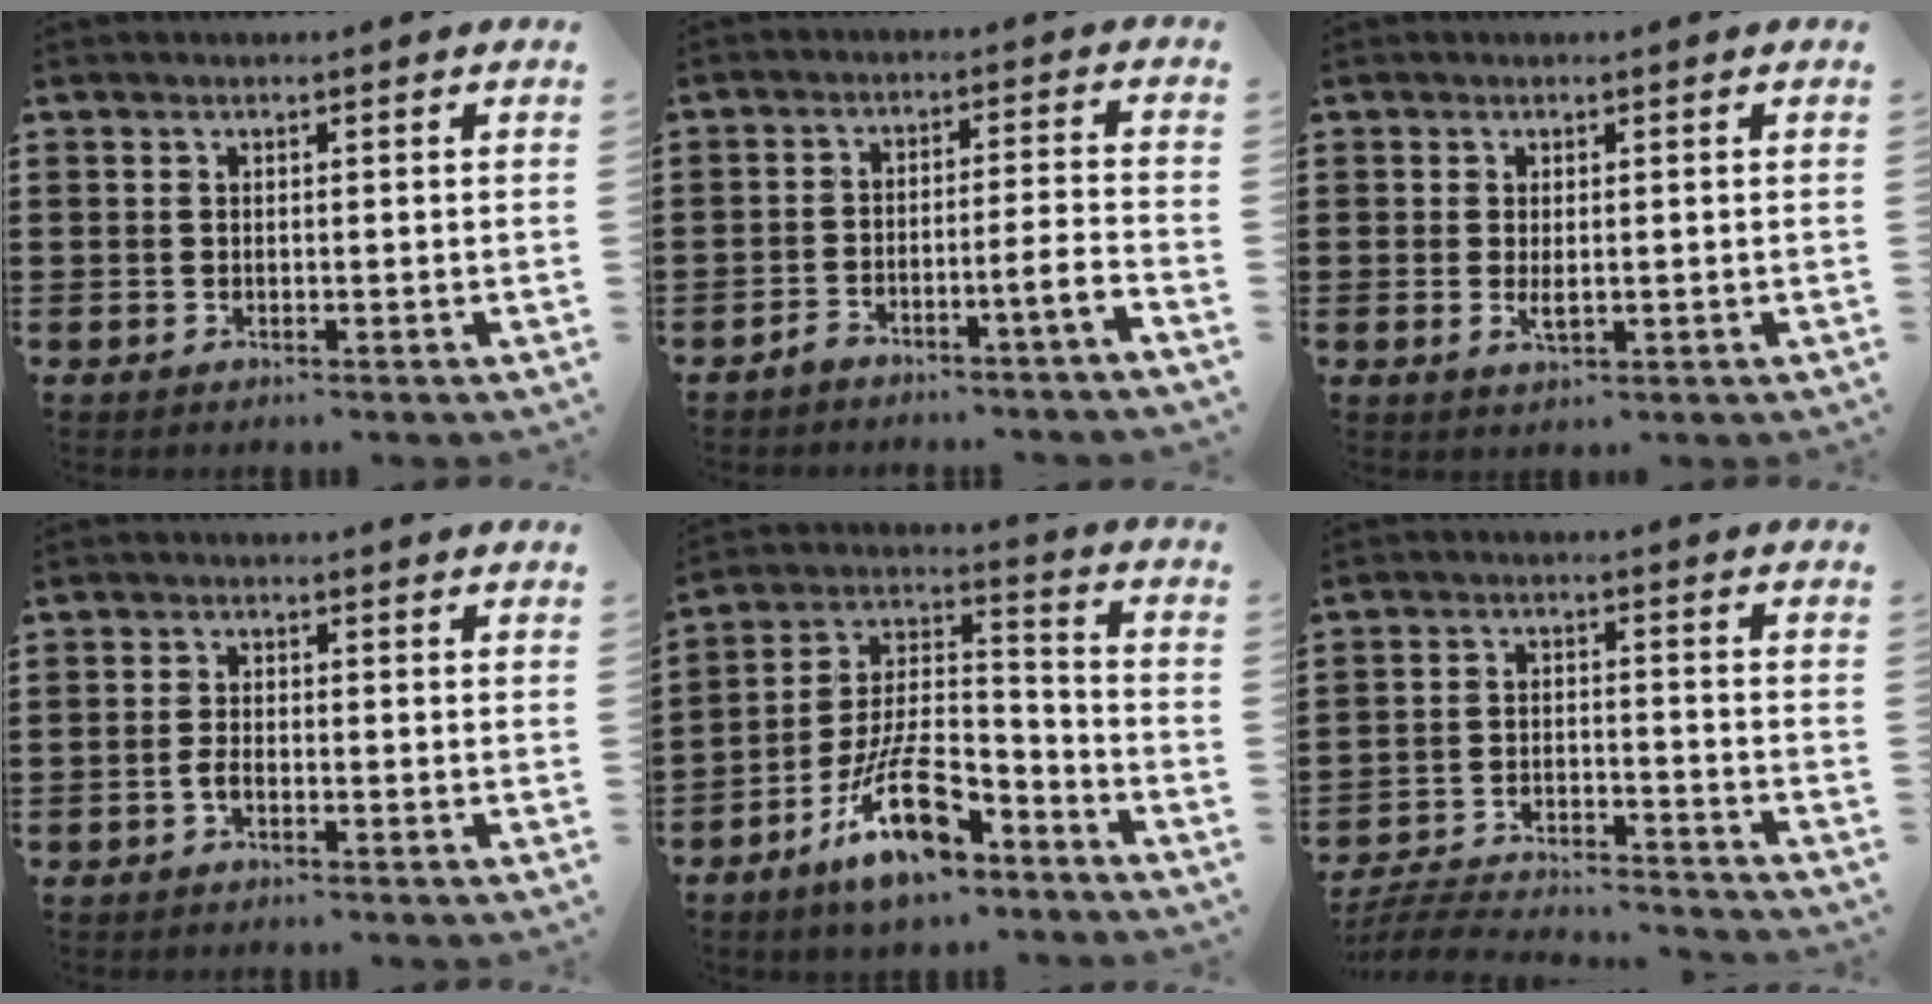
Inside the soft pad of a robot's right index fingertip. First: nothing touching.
{"total": 4.3, "force": [-3.6, -0.5, 2.4], "torque": [-0.042, -0.002, -0.069]}
{"total": 2.1, "force": [0.1, 0.8, 1.9], "torque": [-0.036, 0.000, 0.002]}
{"total": 1.7, "force": [-0.9, 0.7, 1.3], "torque": [-0.033, -0.003, -0.020]}
{"total": 15.2, "force": [-9.6, 5.7, 10.3], "torque": [-0.202, 0.035, -0.173]}
{"total": 5.2, "force": [-5.1, 0.3, 0.8], "torque": [-0.025, 0.001, -0.106]}